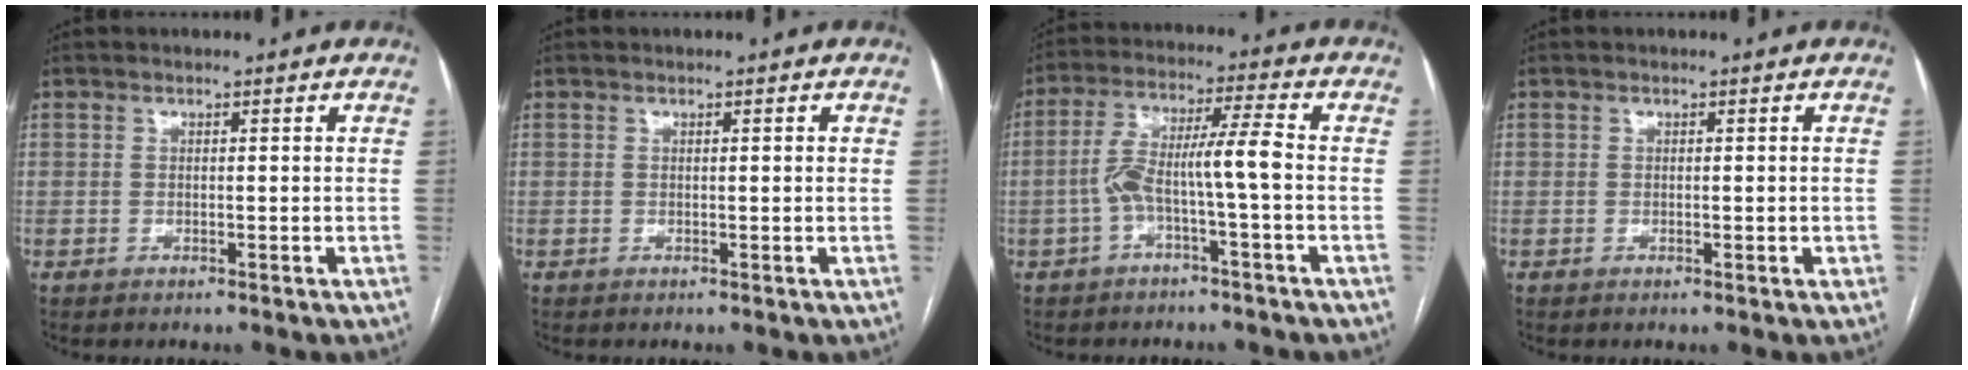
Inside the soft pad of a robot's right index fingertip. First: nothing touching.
{"total": 0.6, "force": [0.2, 0.1, 0.5], "torque": [-0.009, 0.001, 0.001]}
{"total": 8.1, "force": [-2.0, 0.0, 7.9], "torque": [-0.151, 0.032, -0.036]}
{"total": 0.7, "force": [-0.1, 0.3, 0.7], "torque": [-0.008, 0.001, 0.000]}